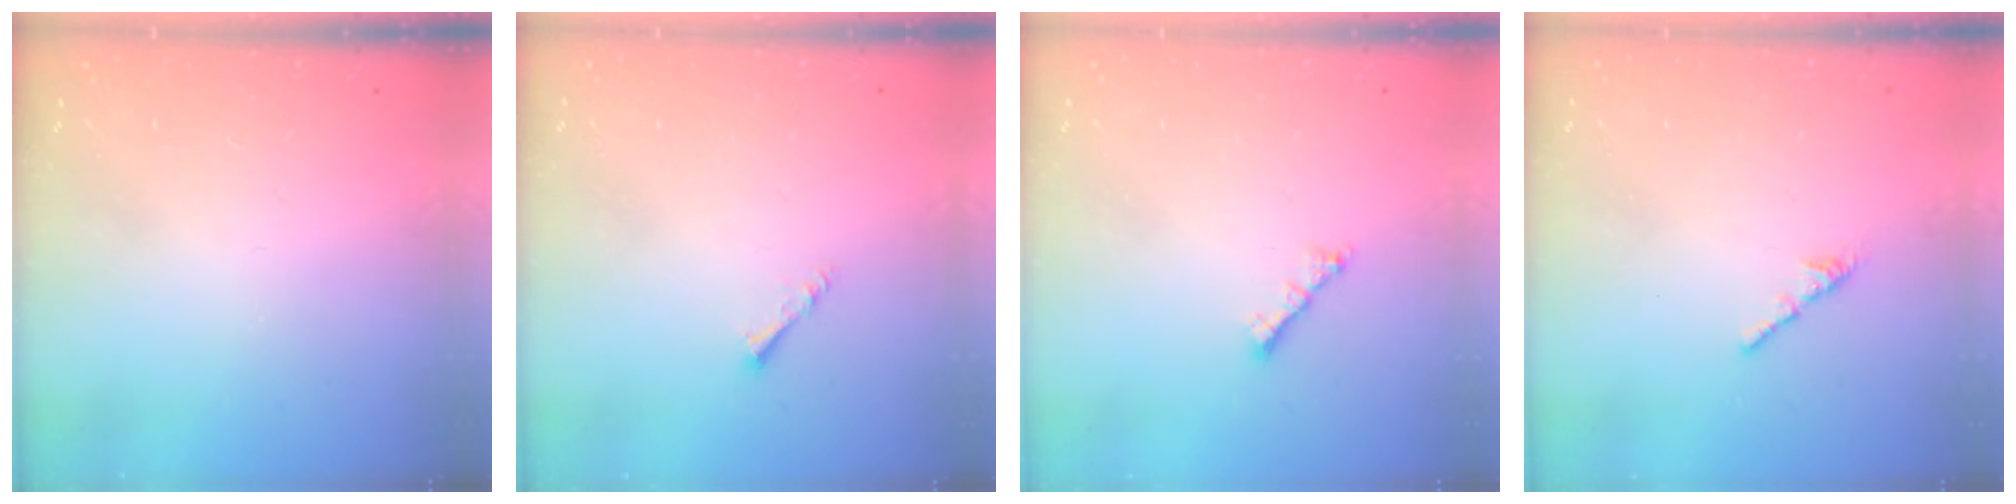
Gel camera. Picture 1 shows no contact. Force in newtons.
{"total": 1.6, "press": 1.6, "slide": 0.3}
{"total": 1.8, "press": 1.7, "slide": 0.6}
{"total": 2.1, "press": 2.0, "slide": 0.7}